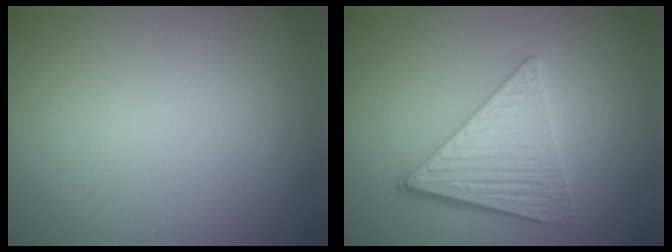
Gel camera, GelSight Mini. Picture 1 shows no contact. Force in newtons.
{"total": 4.8, "press": 3.9, "slide": 2.8}